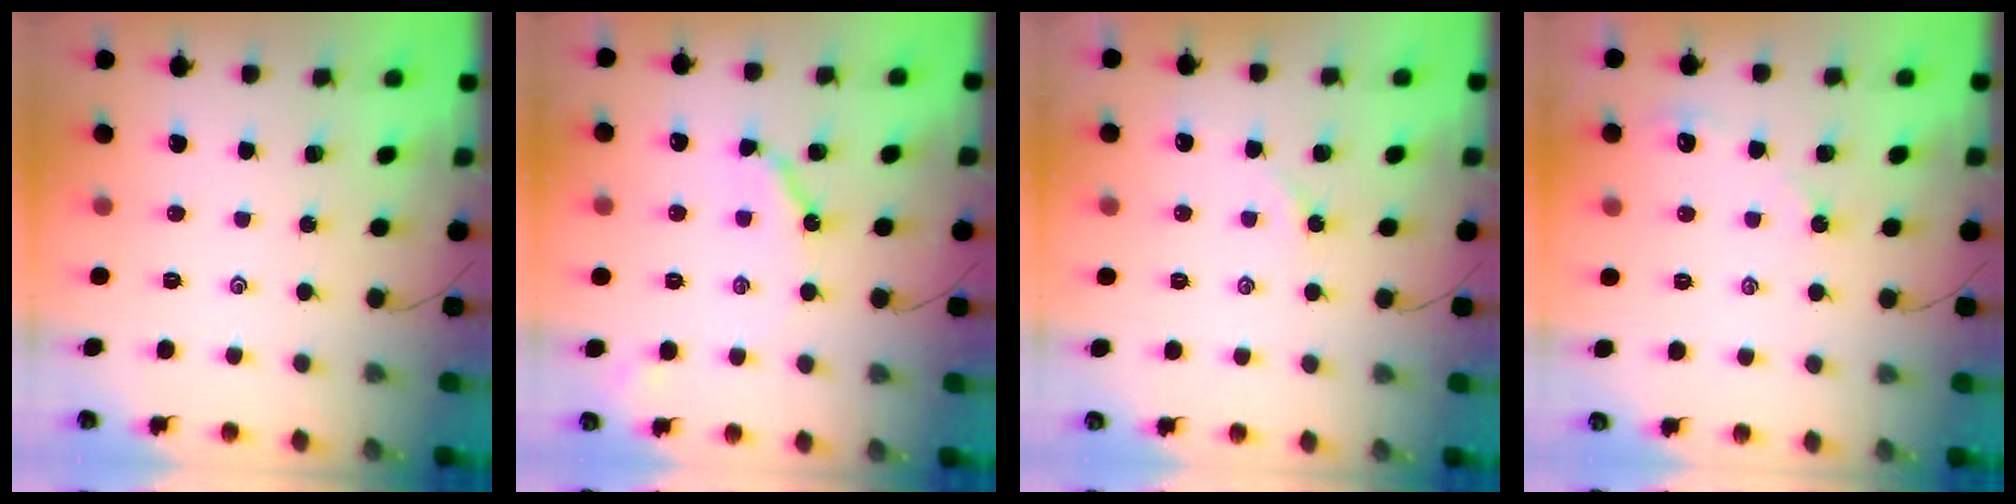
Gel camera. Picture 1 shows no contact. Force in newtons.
{"total": 7.4, "press": 7.3, "slide": 0.7}
{"total": 1.7, "press": 1.6, "slide": 0.4}
{"total": 3.6, "press": 3.5, "slide": 0.6}